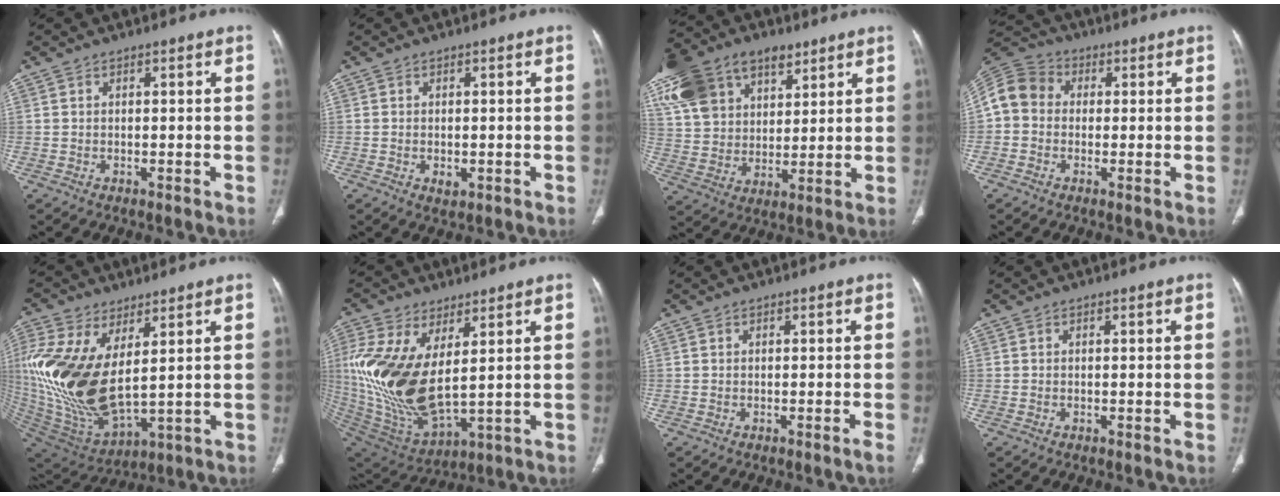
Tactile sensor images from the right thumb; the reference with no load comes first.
{"total": 1.9, "force": [-0.5, 1.2, 1.4], "torque": [-0.018, -0.002, -0.004]}
{"total": 22.1, "force": [11.7, 14.6, 11.9], "torque": [-0.233, 0.016, 0.214]}
{"total": 9.3, "force": [0.2, 8.0, 4.7], "torque": [-0.086, 0.031, -0.009]}
{"total": 22.7, "force": [4.5, 11.4, 19.1], "torque": [-0.426, -0.036, 0.102]}
{"total": 19.9, "force": [3.6, 9.5, 17.1], "torque": [-0.369, -0.029, 0.088]}
{"total": 0.7, "force": [-0.4, -0.2, 0.5], "torque": [-0.010, -0.001, -0.006]}
{"total": 0.0}